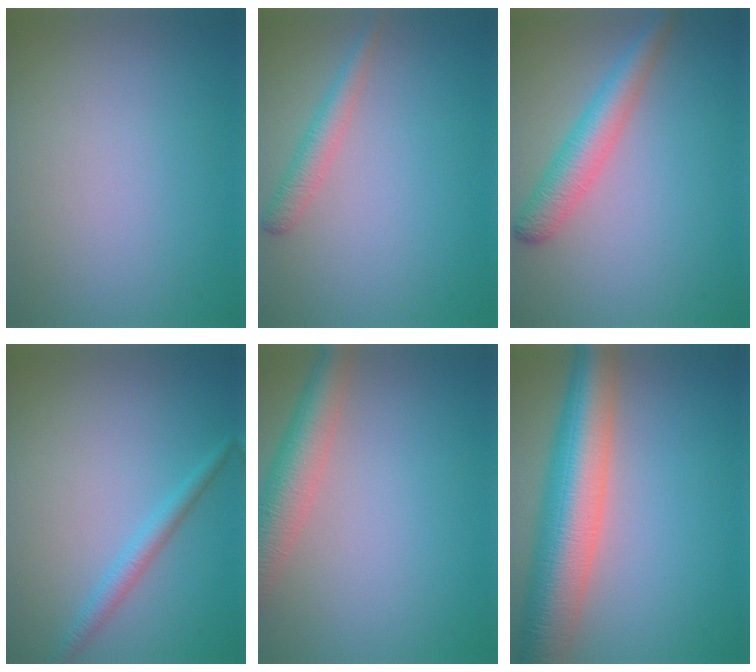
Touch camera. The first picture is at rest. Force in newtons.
{"total": 2.2, "press": 2.2, "slide": 0.1}
{"total": 3.9, "press": 3.9, "slide": 0.2}
{"total": 1.9, "press": 1.9, "slide": 0.1}
{"total": 5.2, "press": 5.2, "slide": 0.3}
{"total": 10.0, "press": 10.0, "slide": 0.3}